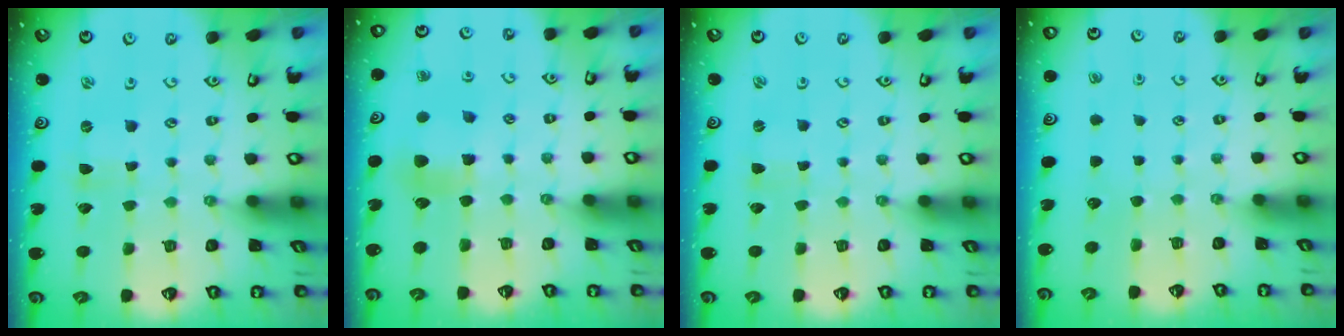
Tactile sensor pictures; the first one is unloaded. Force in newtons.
{"total": 5.3, "press": 5.3, "slide": 0.2}
{"total": 0.0}
{"total": 0.0}